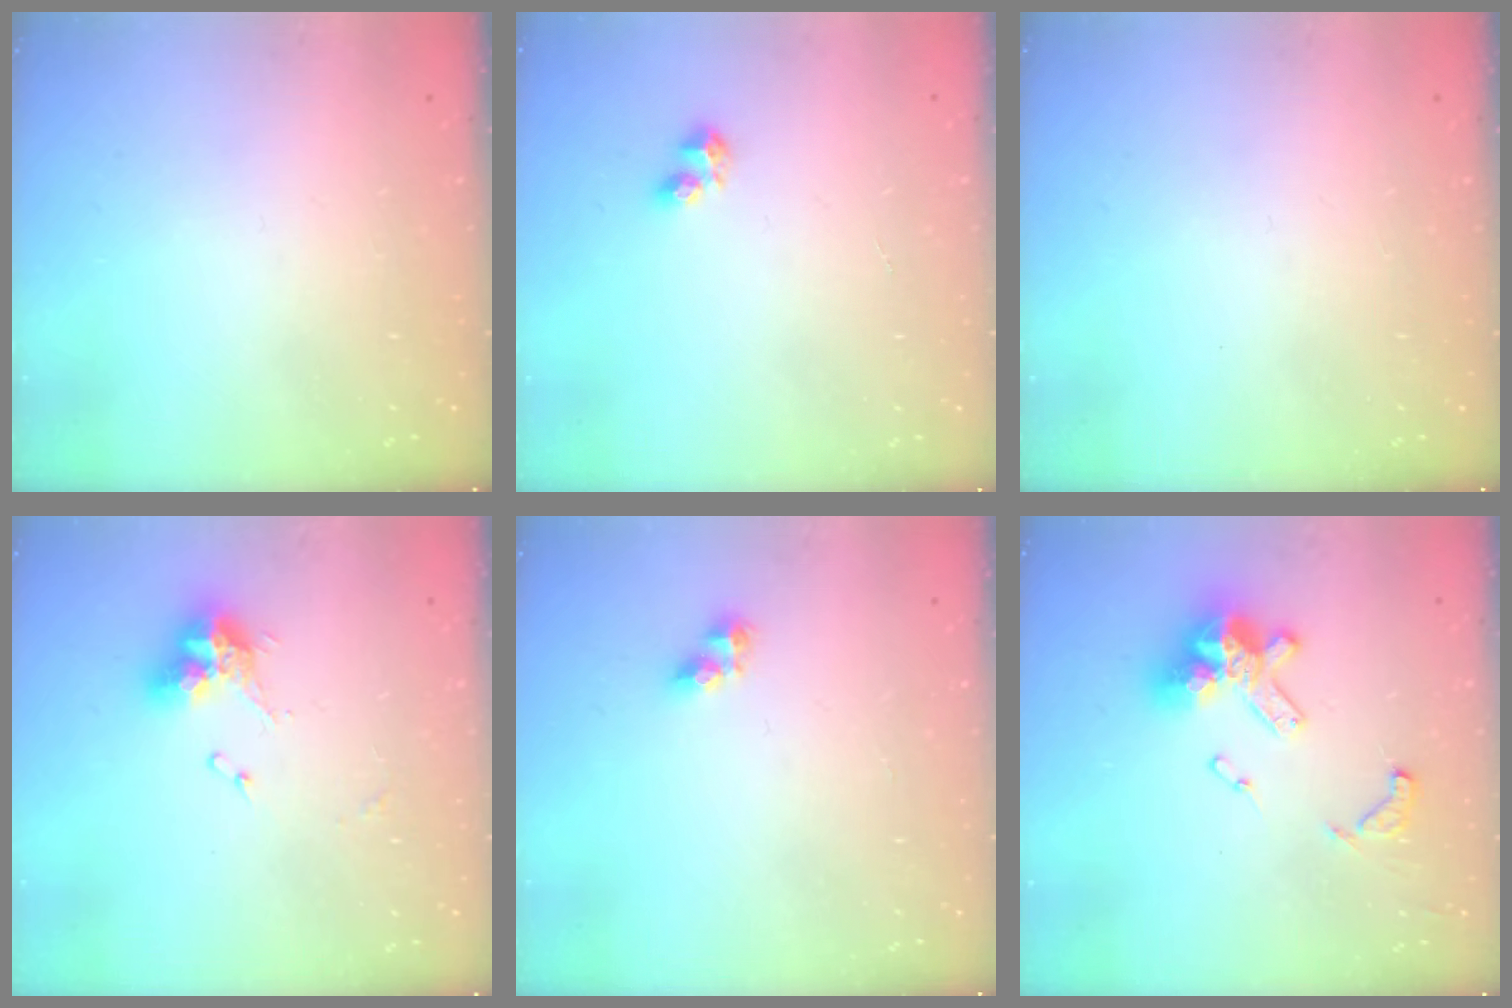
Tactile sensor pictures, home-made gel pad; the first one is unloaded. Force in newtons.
{"total": 3.3, "press": 3.3, "slide": 0.7}
{"total": 0.0}
{"total": 9.8, "press": 9.7, "slide": 1.0}
{"total": 5.3, "press": 5.2, "slide": 0.4}
{"total": 14.3, "press": 14.2, "slide": 1.6}